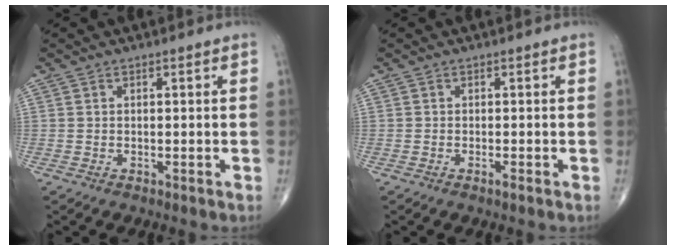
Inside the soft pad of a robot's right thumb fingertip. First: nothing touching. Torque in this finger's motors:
{"motor_torque": [0.18, -0.03, 0.17, 0.06, 0.08]}